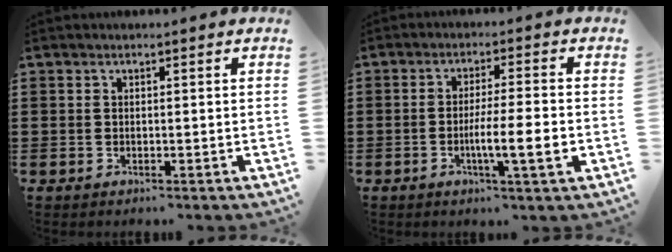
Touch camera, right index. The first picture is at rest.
{"total": 7.3, "force": [-2.0, 0.5, 7.0], "torque": [-0.121, -0.010, -0.035]}